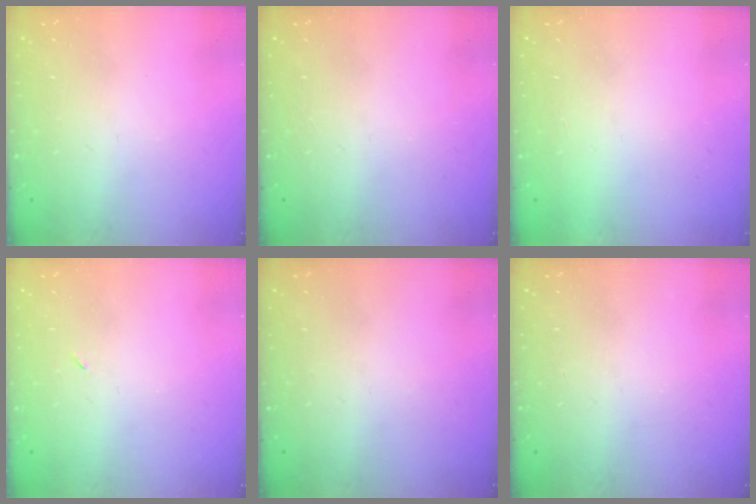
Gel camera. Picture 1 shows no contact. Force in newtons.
{"total": 0.0}
{"total": 1.7, "press": 1.6, "slide": 0.1}
{"total": 2.2, "press": 1.8, "slide": 1.2}
{"total": 0.0}
{"total": 0.0}